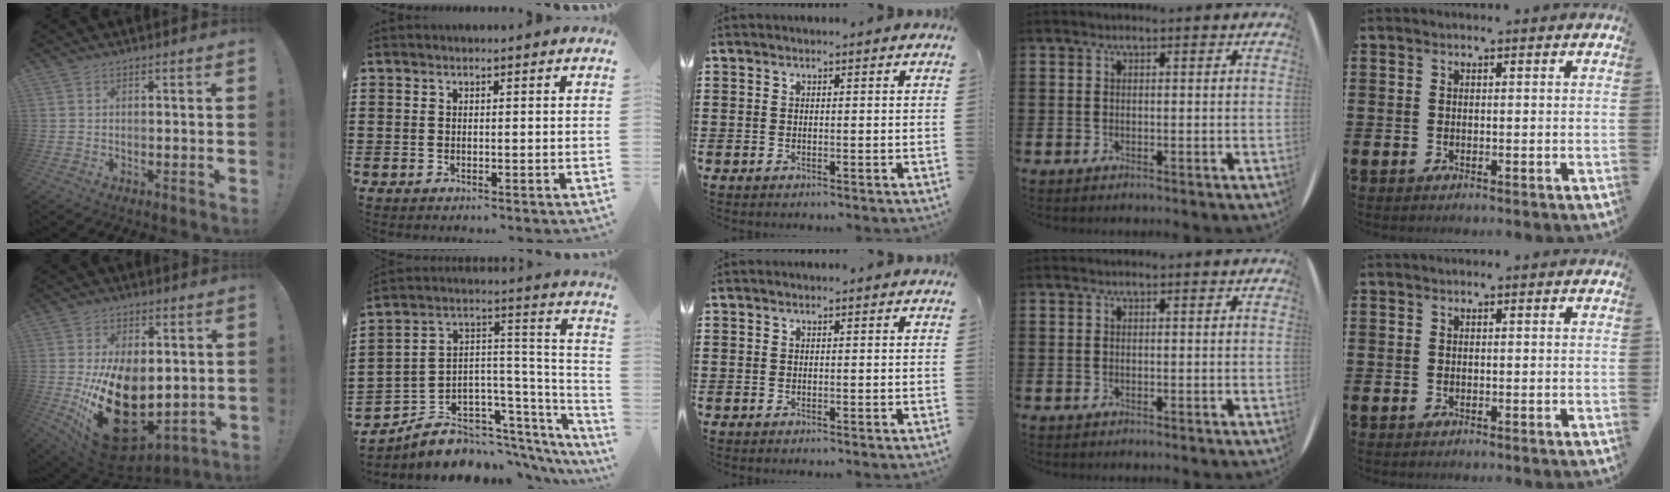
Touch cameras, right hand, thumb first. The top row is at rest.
{"thumb": {"total": 23.9, "force": [-3.1, 15.2, 18.1], "torque": [-0.315, -0.001, -0.024]}, "index": {"total": 6.6, "force": [-4.8, 4.3, 1.1], "torque": [-0.028, -0.009, -0.083]}}